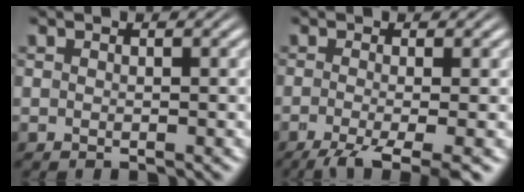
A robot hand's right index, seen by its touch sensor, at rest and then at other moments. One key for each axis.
{"total": 8.0, "fx": -6.1, "fy": 2.8, "fz": 4.4, "tx": -0.068, "ty": -0.036, "tz": -0.080}